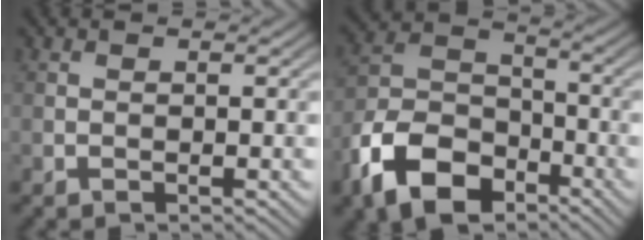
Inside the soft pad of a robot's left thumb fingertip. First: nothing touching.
{"total": 12.4, "force": [-7.4, 7.2, 6.7], "torque": [-0.160, -0.014, -0.159]}